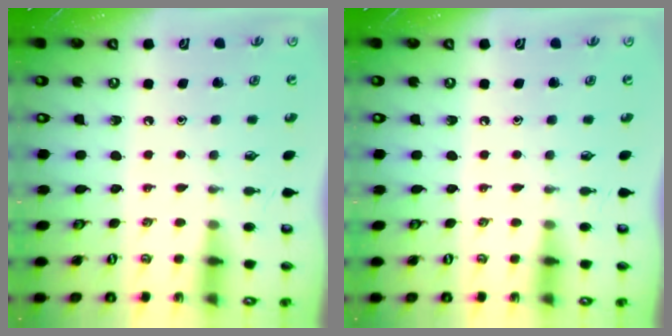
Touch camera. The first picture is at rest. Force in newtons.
{"total": 0.0}